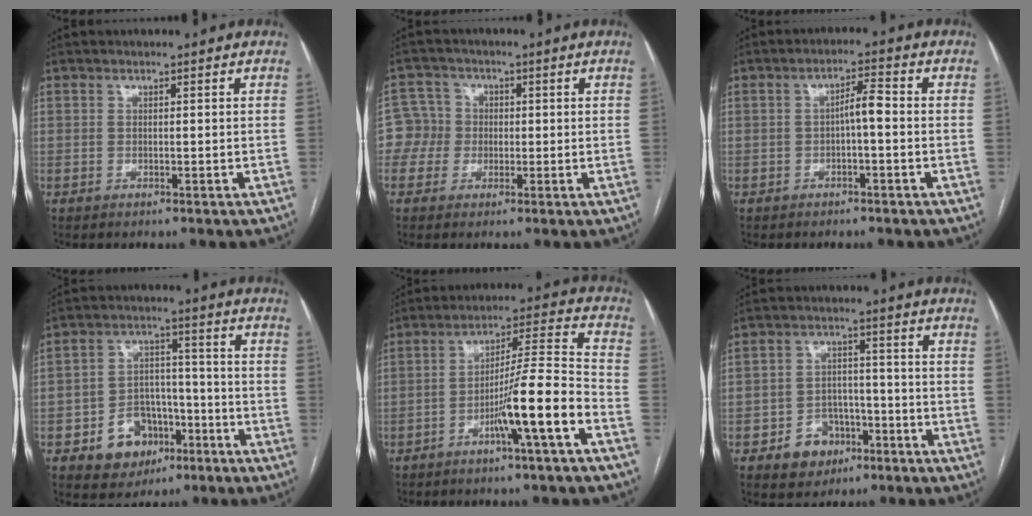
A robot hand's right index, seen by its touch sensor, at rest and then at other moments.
{"total": 4.8, "force": [-0.3, 4.8, 0.3], "torque": [0.004, 0.023, -0.010]}
{"total": 3.3, "force": [-0.5, 0.6, 3.2], "torque": [-0.052, 0.012, -0.007]}
{"total": 9.4, "force": [-4.5, 7.1, 4.3], "torque": [-0.070, 0.025, -0.065]}
{"total": 11.2, "force": [-5.2, -0.7, 9.9], "torque": [-0.163, 0.013, -0.084]}
{"total": 6.9, "force": [-3.6, 5.3, 2.4], "torque": [-0.038, 0.018, -0.050]}